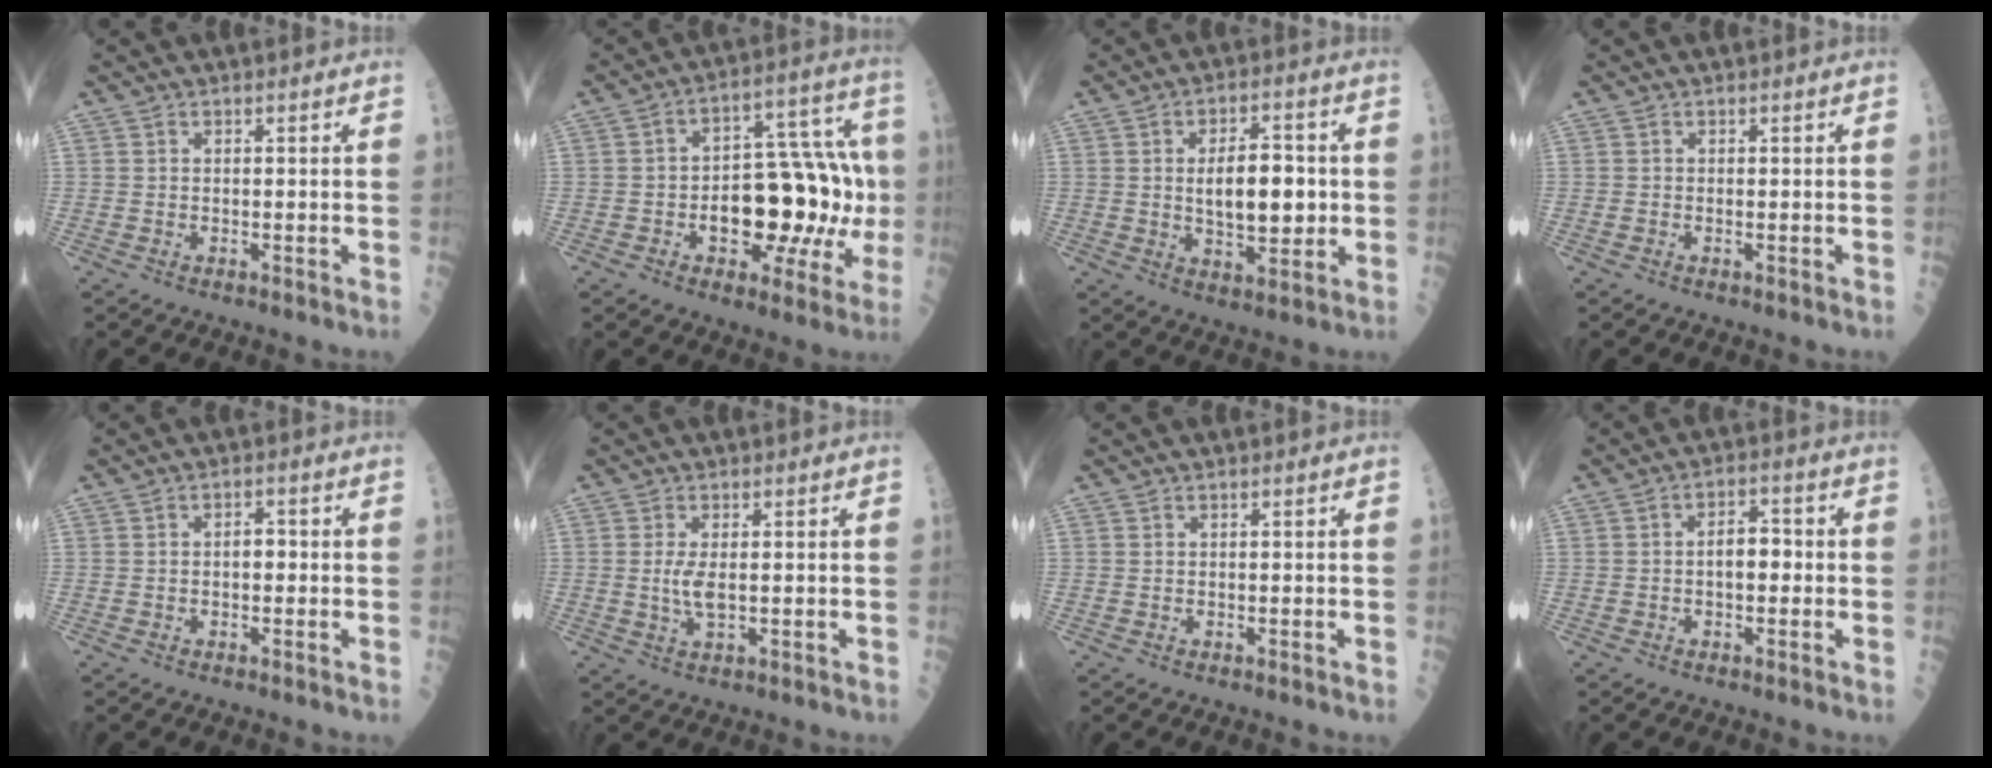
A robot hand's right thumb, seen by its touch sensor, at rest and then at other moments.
{"total": 20.9, "force": [-2.7, 10.8, 17.8], "torque": [-0.220, 0.046, -0.025]}
{"total": 10.7, "force": [0.4, 5.2, 9.4], "torque": [-0.120, 0.002, 0.011]}
{"total": 0.0}
{"total": 2.2, "force": [-0.1, 1.3, 1.8], "torque": [-0.019, 0.009, -0.004]}
{"total": 3.6, "force": [0.2, 1.2, 3.4], "torque": [-0.072, -0.008, 0.008]}
{"total": 0.0}
{"total": 4.7, "force": [-0.2, 2.6, 3.9], "torque": [-0.047, 0.017, -0.008]}